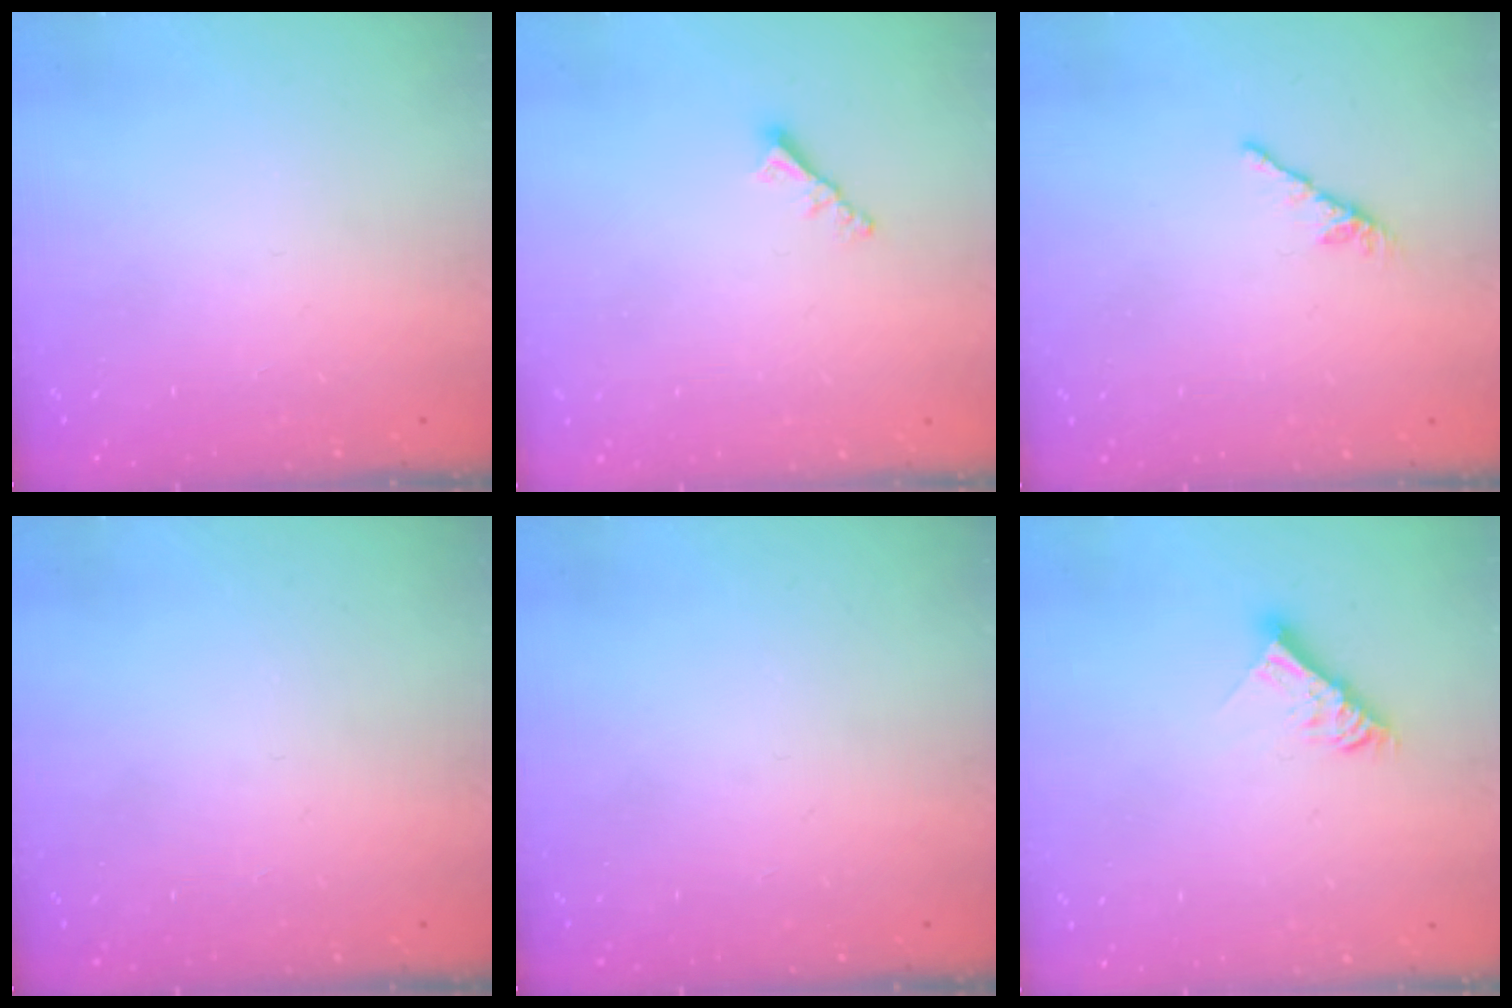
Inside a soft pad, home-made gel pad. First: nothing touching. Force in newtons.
{"total": 2.3, "press": 2.3, "slide": 0.1}
{"total": 0.0}
{"total": 0.0}
{"total": 0.0}
{"total": 8.9, "press": 8.9, "slide": 0.7}